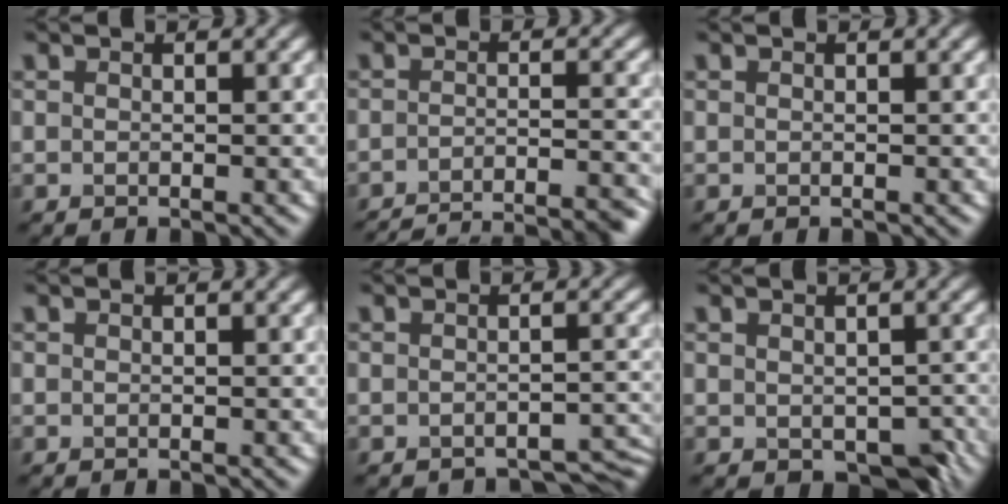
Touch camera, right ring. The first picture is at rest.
{"total": 11.9, "force": [-10.6, 3.0, 4.4], "torque": [-0.035, -0.002, -0.122]}
{"total": 0.0}
{"total": 0.0}
{"total": 2.3, "force": [-2.2, 0.5, 0.7], "torque": [-0.003, -0.002, -0.025]}
{"total": 3.6, "force": [-1.1, 2.2, 2.7], "torque": [-0.039, -0.013, -0.007]}